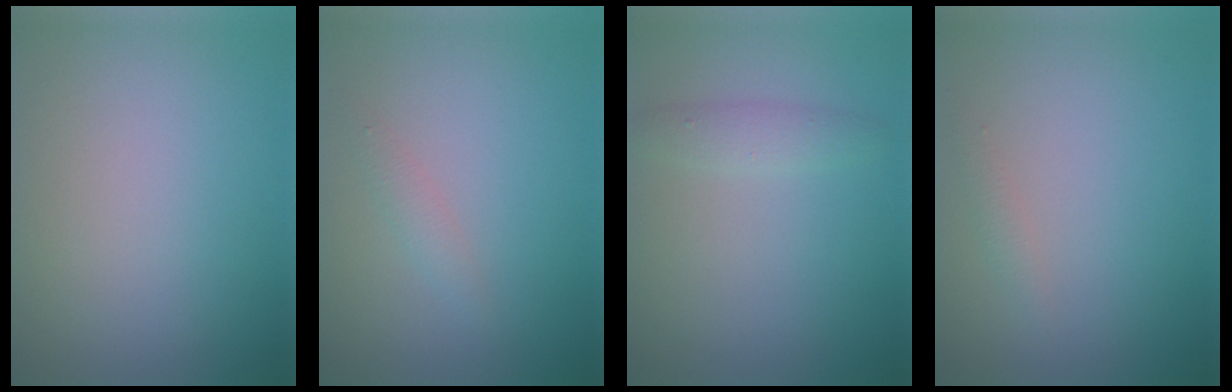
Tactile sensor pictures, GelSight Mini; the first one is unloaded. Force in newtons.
{"total": 1.1, "press": 1.1, "slide": 0.1}
{"total": 1.6, "press": 1.6, "slide": 0.0}
{"total": 0.8, "press": 0.8, "slide": 0.0}